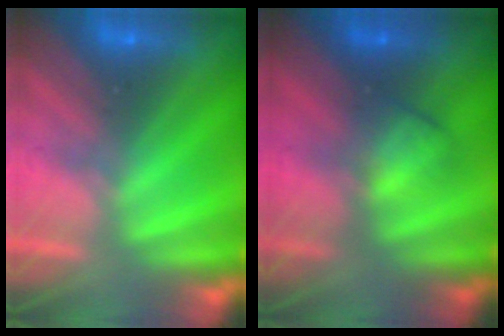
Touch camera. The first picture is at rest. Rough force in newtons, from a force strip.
{"total": 2.0}